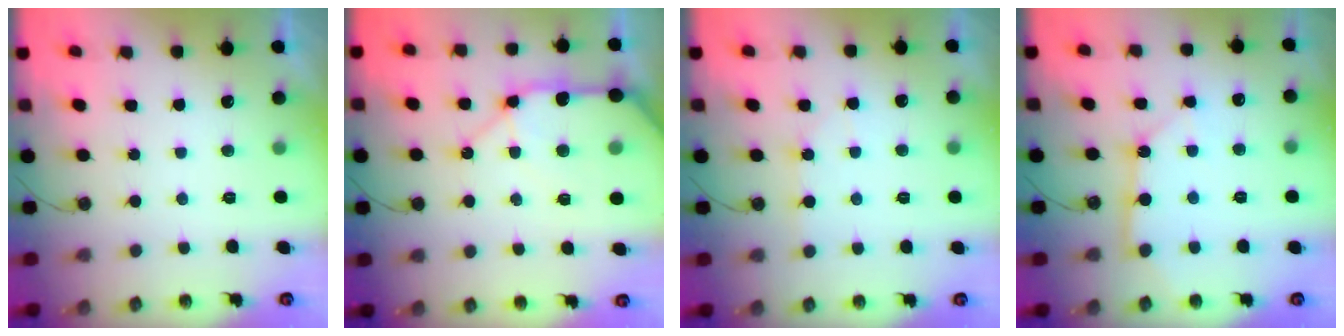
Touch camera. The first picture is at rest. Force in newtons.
{"total": 16.9, "press": 16.7, "slide": 2.6}
{"total": 4.7, "press": 4.7, "slide": 0.6}
{"total": 7.6, "press": 7.5, "slide": 0.7}